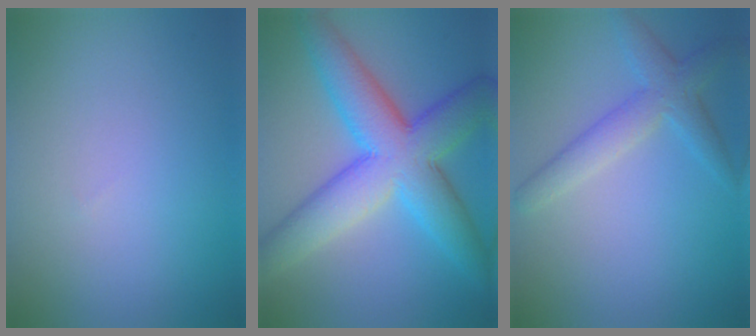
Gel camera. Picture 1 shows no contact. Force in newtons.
{"total": 10.0, "press": 10.0, "slide": 0.2}
{"total": 3.3, "press": 3.3, "slide": 0.1}